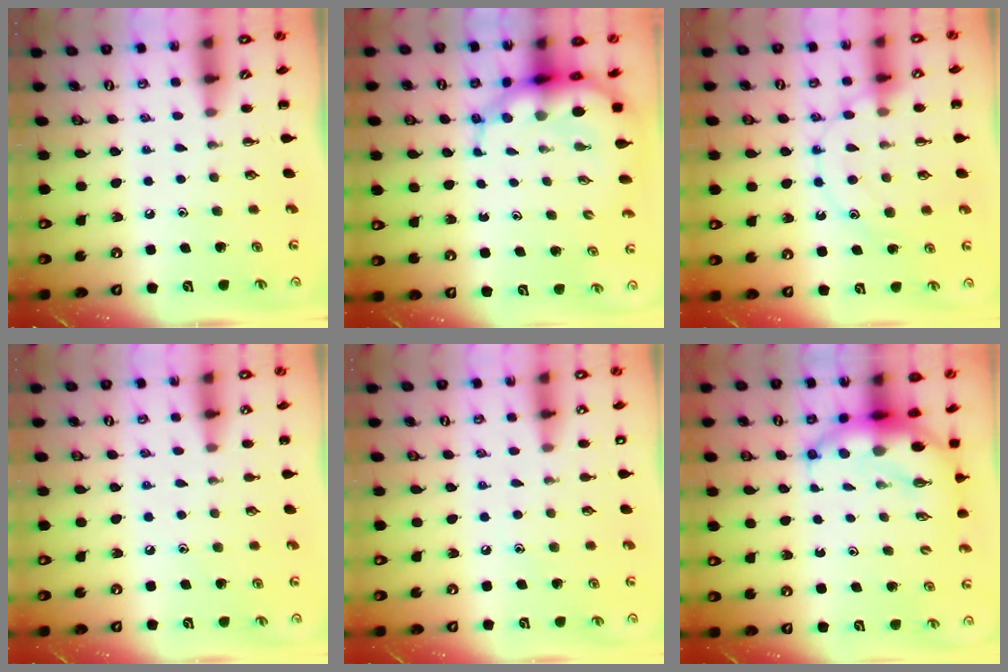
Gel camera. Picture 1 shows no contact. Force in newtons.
{"total": 9.5, "press": 9.2, "slide": 2.4}
{"total": 13.4, "press": 13.3, "slide": 0.9}
{"total": 5.1, "press": 4.8, "slide": 1.8}
{"total": 6.0, "press": 5.8, "slide": 1.4}
{"total": 9.4, "press": 9.1, "slide": 2.4}